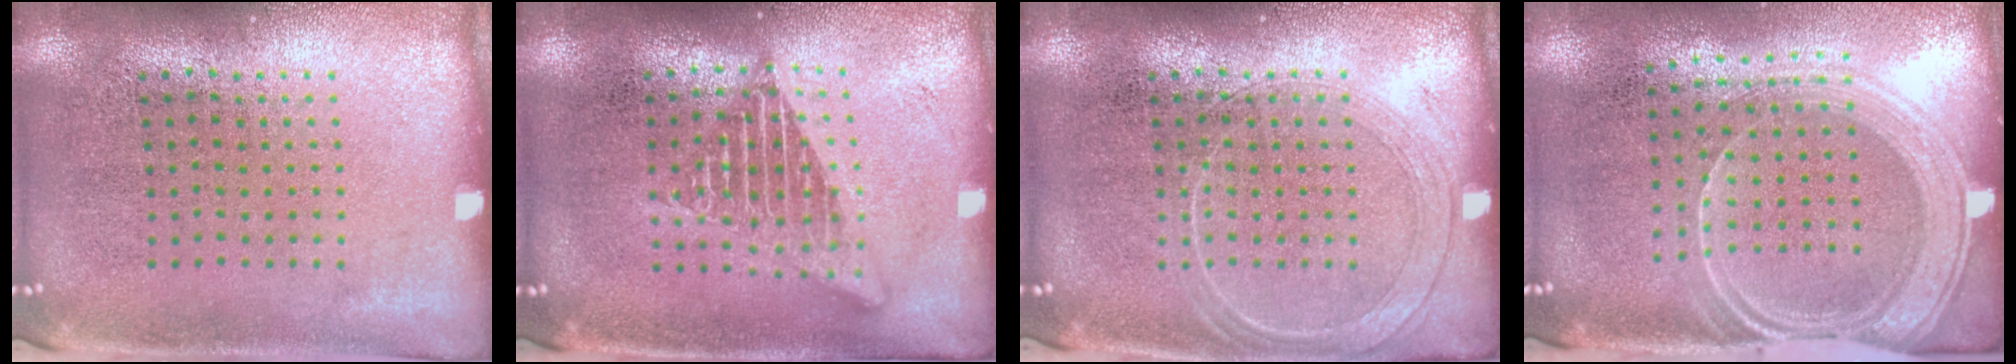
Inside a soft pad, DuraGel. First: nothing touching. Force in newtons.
{"total": 2.6, "press": 2.6, "slide": 0.3}
{"total": 1.6, "press": 1.6, "slide": 0.2}
{"total": 1.7, "press": 1.4, "slide": 1.0}